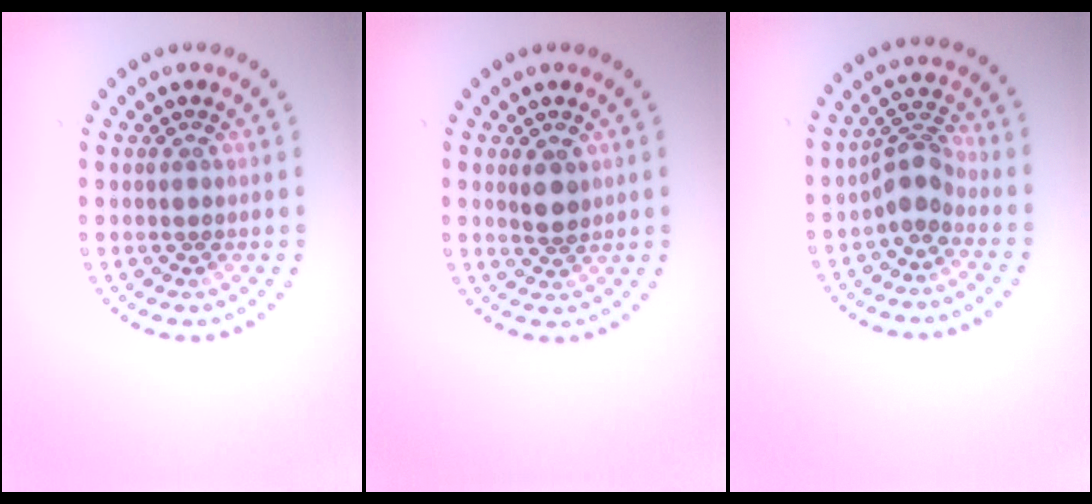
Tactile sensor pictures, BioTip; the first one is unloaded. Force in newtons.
{"total": 1.9, "press": 1.7, "slide": 0.8}
{"total": 2.9, "press": 2.2, "slide": 1.8}